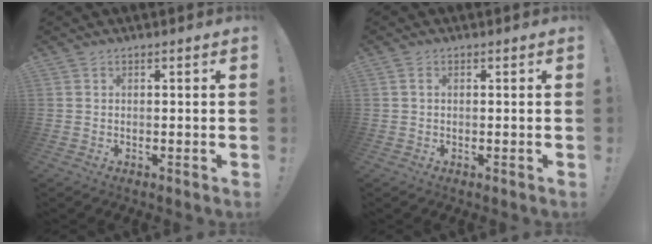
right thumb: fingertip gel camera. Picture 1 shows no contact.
{"total": 1.0, "force": [0.2, 0.5, 0.8], "torque": [-0.020, 0.004, 0.003]}